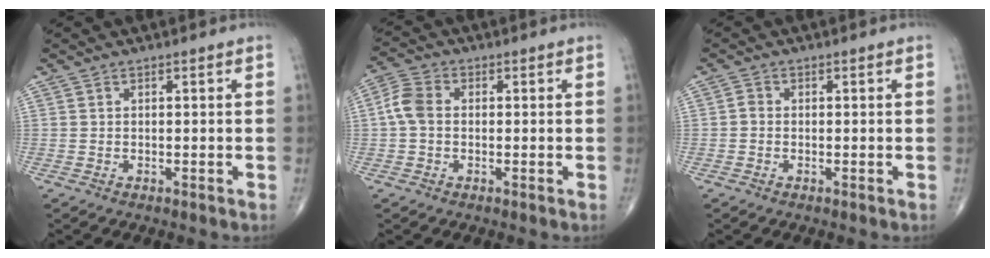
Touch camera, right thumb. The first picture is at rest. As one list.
[{"total": 5.0, "force": [0.0, 3.6, 3.5], "torque": [-0.076, 0.016, -0.008]}, {"total": 1.1, "force": [-0.2, 0.9, 0.6], "torque": [-0.005, 0.002, -0.007]}]